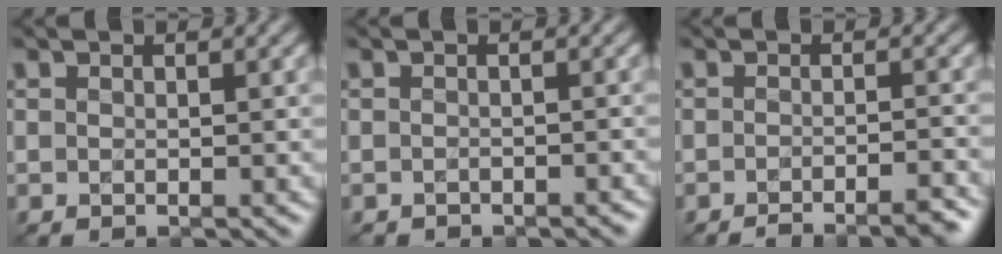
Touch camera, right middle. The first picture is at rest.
{"total": 0.9, "force": [-0.8, 0.4, 0.0], "torque": [0.002, -0.002, -0.010]}
{"total": 3.4, "force": [-2.8, 0.5, 1.9], "torque": [-0.020, 0.007, -0.044]}